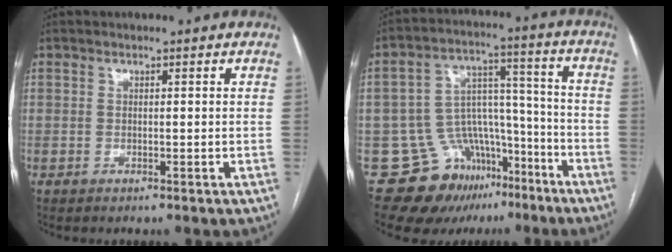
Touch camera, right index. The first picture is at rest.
{"total": 14.9, "force": [-10.1, 10.0, 4.5], "torque": [-0.059, 0.083, -0.148]}